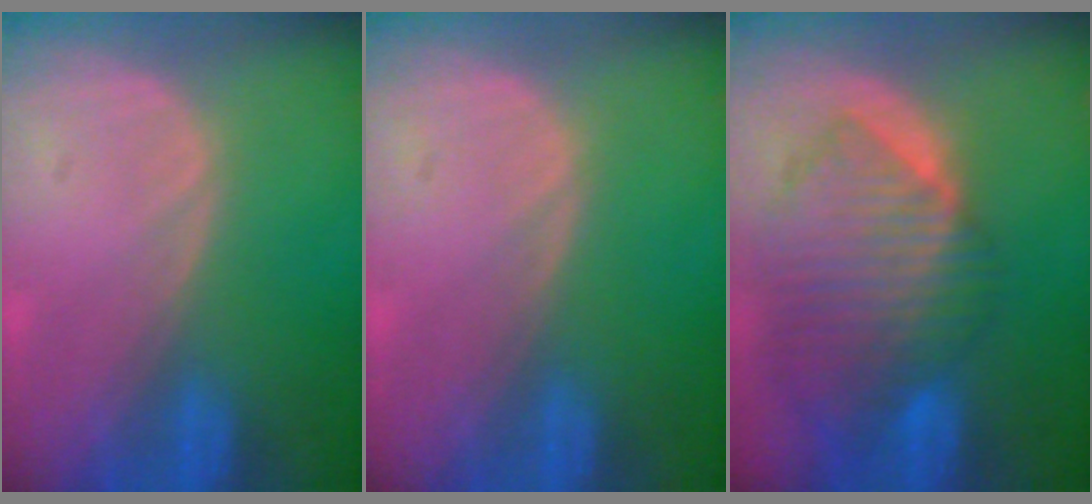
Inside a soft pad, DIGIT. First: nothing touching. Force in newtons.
{"total": 0.0}
{"total": 10.3, "press": 9.0, "slide": 5.1}